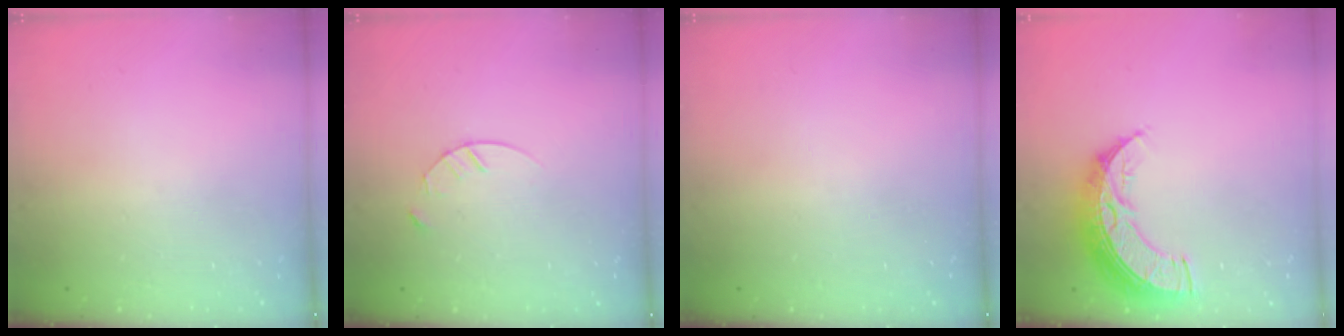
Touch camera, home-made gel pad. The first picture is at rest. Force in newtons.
{"total": 4.1, "press": 4.1, "slide": 0.5}
{"total": 0.0}
{"total": 12.2, "press": 12.2, "slide": 0.9}